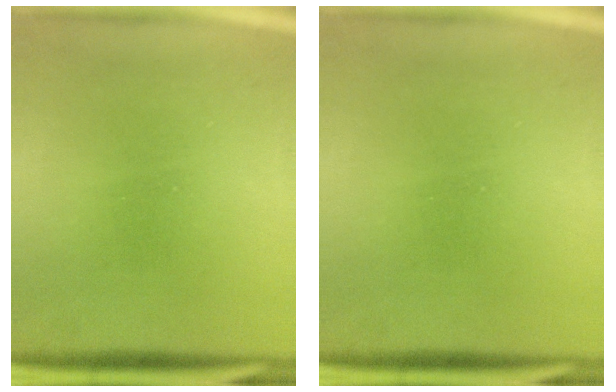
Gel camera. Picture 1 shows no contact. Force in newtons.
{"total": 0.0}